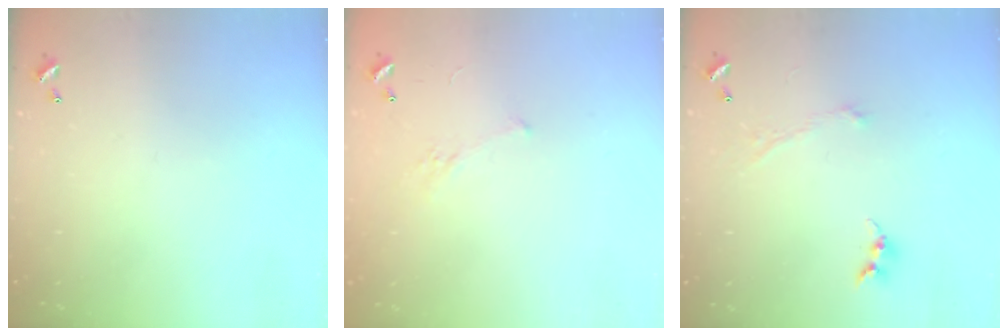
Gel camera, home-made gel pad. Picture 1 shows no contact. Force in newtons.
{"total": 2.8, "press": 2.6, "slide": 1.1}
{"total": 1.1, "press": 1.0, "slide": 0.6}